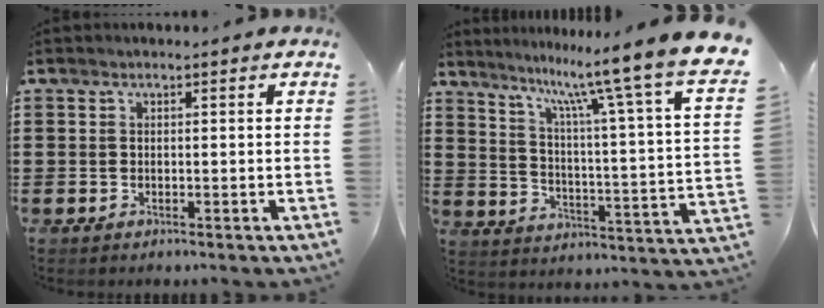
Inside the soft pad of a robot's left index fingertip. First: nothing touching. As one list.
[{"total": 10.3, "force": [8.3, -1.1, 6.0], "torque": [-0.126, -0.080, 0.121]}]